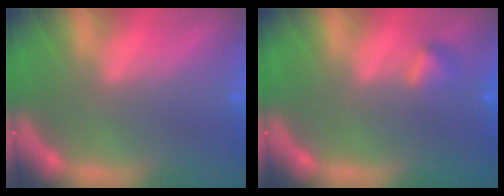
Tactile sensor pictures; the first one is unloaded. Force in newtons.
{"total": 1.4}